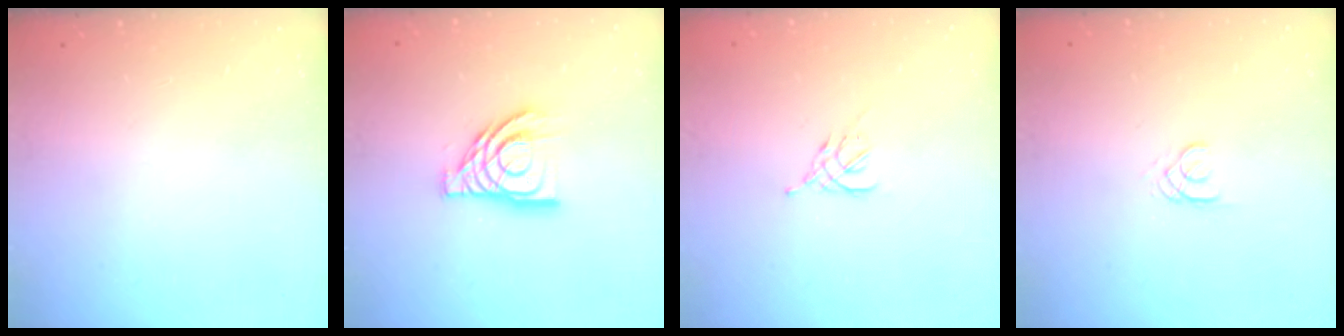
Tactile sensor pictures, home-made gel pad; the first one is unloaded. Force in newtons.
{"total": 12.5, "press": 12.4, "slide": 1.5}
{"total": 2.6, "press": 2.5, "slide": 0.7}
{"total": 1.7, "press": 1.7, "slide": 0.2}